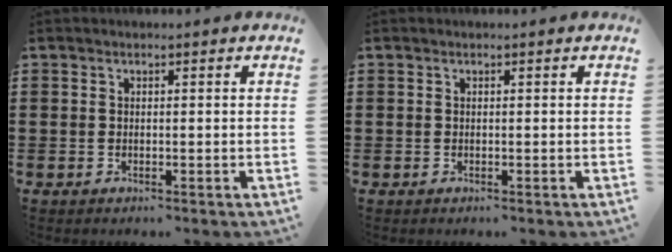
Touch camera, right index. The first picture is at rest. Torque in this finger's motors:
{"motor_torque": [-0.05, 0.05, 0.00, -0.01]}